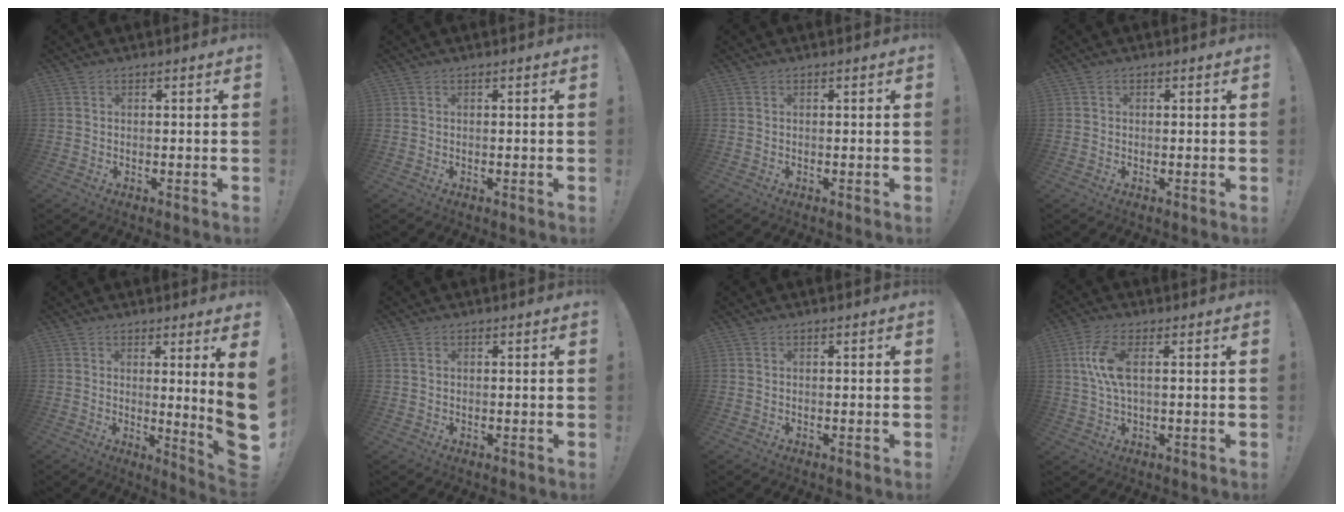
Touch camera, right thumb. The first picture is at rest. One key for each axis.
{"total": 0.0}
{"total": 0.0}
{"total": 0.5, "fx": -0.1, "fy": 0.5, "fz": 0.2, "tx": -0.005, "ty": 0.002, "tz": -0.001}
{"total": 8.4, "fx": 1.4, "fy": -1.1, "fz": 8.2, "tx": -0.118, "ty": -0.032, "tz": 0.021}
{"total": 0.9, "fx": 0.5, "fy": 0.7, "fz": 0.4, "tx": -0.005, "ty": 0.001, "tz": 0.008}
{"total": 0.0}
{"total": 9.0, "fx": 1.7, "fy": 3.3, "fz": 8.1, "tx": -0.166, "ty": -0.004, "tz": 0.029}